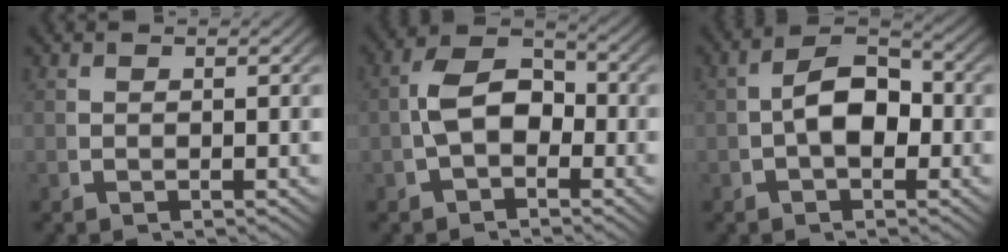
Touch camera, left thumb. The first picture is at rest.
{"total": 6.6, "force": [-0.6, 4.6, 4.8], "torque": [-0.083, -0.014, -0.006]}
{"total": 6.4, "force": [-0.2, 3.9, 5.0], "torque": [-0.081, -0.011, -0.001]}